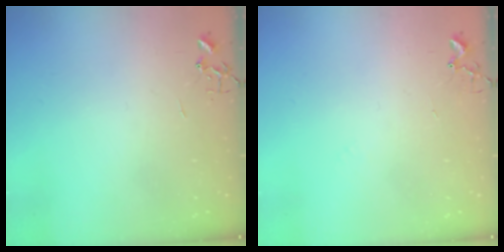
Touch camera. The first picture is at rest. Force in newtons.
{"total": 4.9, "press": 4.9, "slide": 0.5}